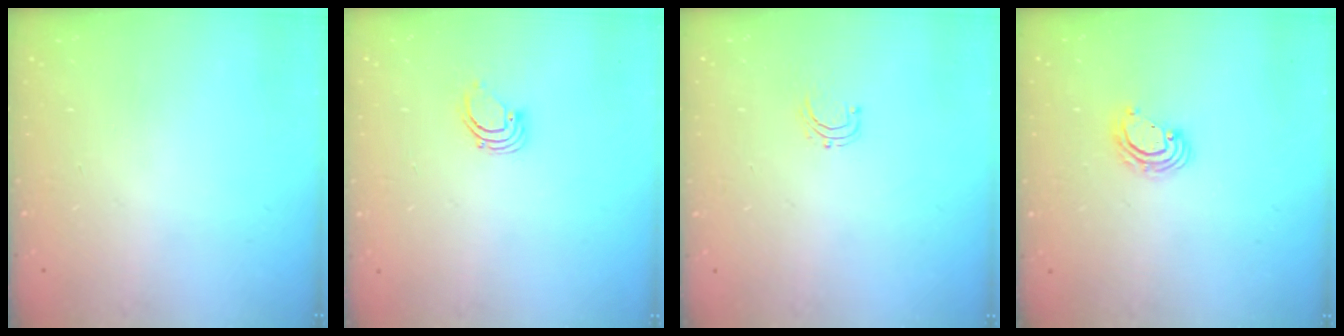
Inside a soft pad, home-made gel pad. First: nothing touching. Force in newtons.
{"total": 2.2, "press": 2.2, "slide": 0.2}
{"total": 3.6, "press": 3.5, "slide": 0.4}
{"total": 4.6, "press": 4.6, "slide": 0.2}